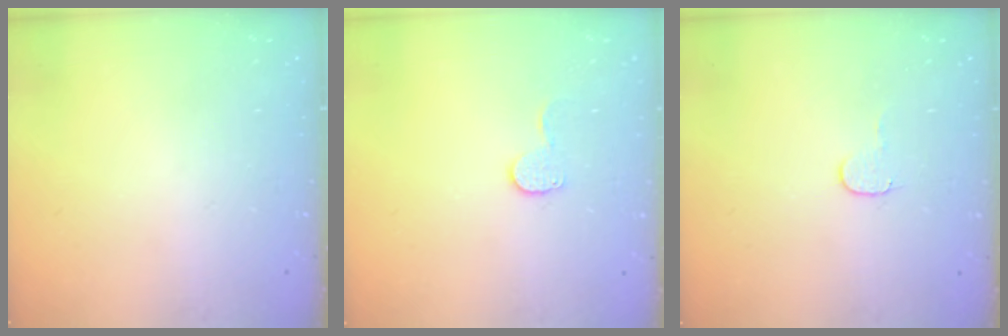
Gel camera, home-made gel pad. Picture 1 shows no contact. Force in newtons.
{"total": 7.1, "press": 7.1, "slide": 0.4}
{"total": 4.4, "press": 4.4, "slide": 0.3}